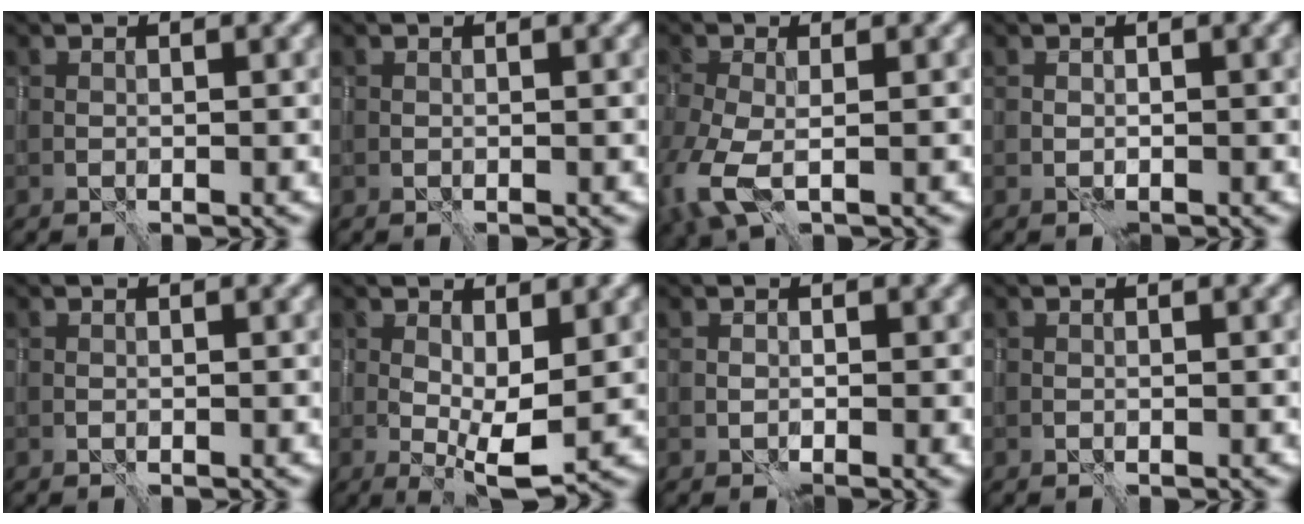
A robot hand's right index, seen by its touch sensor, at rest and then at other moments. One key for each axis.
{"total": 0.0}
{"total": 5.2, "fx": -1.8, "fy": 2.3, "fz": 4.2, "tx": -0.118, "ty": -0.017, "tz": -0.042}
{"total": 0.6, "fx": 0.2, "fy": 0.1, "fz": 0.6, "tx": -0.009, "ty": 0.002, "tz": 0.001}
{"total": 0.0}
{"total": 4.4, "fx": 0.1, "fy": 1.4, "fz": 4.2, "tx": -0.072, "ty": -0.007, "tz": 0.003}
{"total": 1.6, "fx": -0.2, "fy": 1.3, "fz": 1.0, "tx": -0.014, "ty": -0.007, "tz": 0.000}
{"total": 0.0}